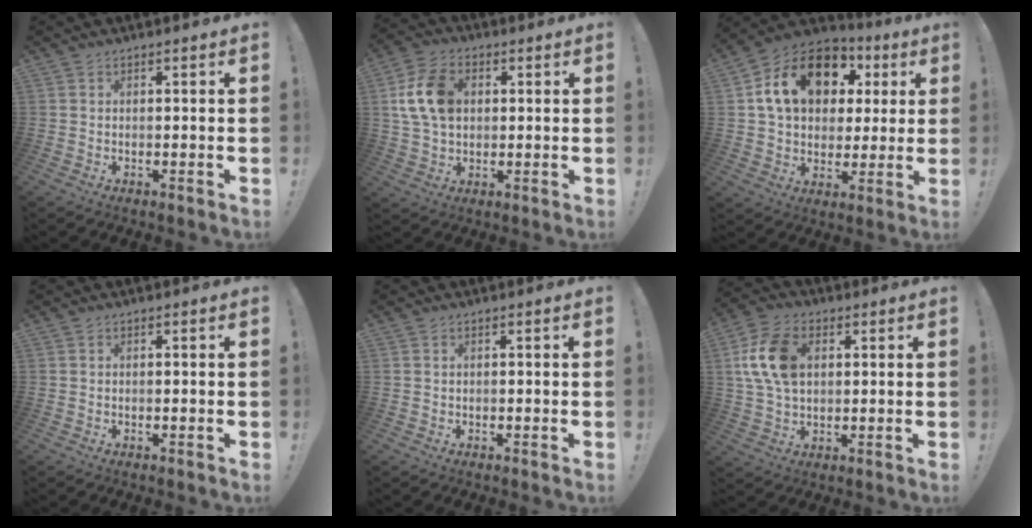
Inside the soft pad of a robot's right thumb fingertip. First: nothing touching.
{"total": 13.9, "force": [2.6, 9.8, 9.5], "torque": [-0.163, 0.006, 0.053]}
{"total": 20.2, "force": [7.4, 14.1, 12.5], "torque": [-0.197, -0.012, 0.145]}
{"total": 0.0}
{"total": 0.5, "force": [0.2, 0.5, 0.1], "torque": [-0.007, 0.003, 0.005]}
{"total": 14.8, "force": [3.0, 9.8, 10.6], "torque": [-0.194, 0.005, 0.060]}